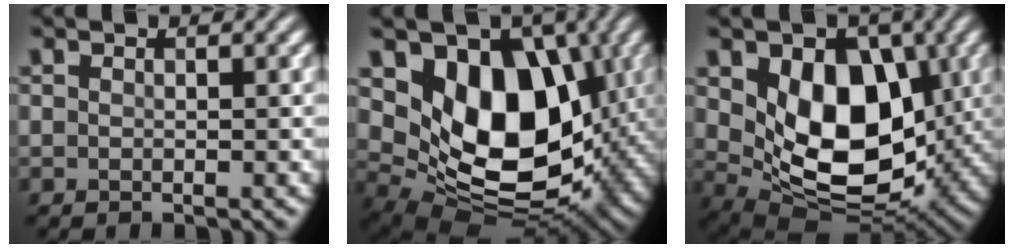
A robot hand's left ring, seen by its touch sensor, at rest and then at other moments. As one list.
[{"total": 12.3, "force": [2.5, 8.4, 8.6], "torque": [-0.132, -0.019, 0.044]}, {"total": 9.9, "force": [1.5, 6.6, 7.2], "torque": [-0.128, -0.020, 0.026]}]